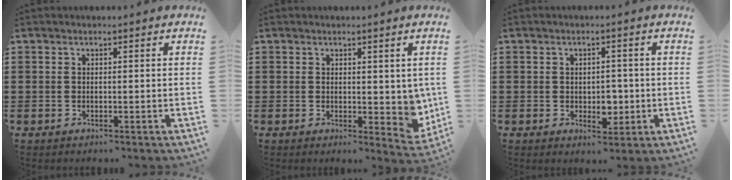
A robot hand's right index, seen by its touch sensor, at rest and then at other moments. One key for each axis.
{"total": 3.8, "fx": 1.3, "fy": 2.7, "fz": 2.4, "tx": -0.019, "ty": -0.006, "tz": 0.023}
{"total": 3.3, "fx": -0.5, "fy": 2.1, "fz": 2.5, "tx": -0.034, "ty": -0.006, "tz": -0.013}